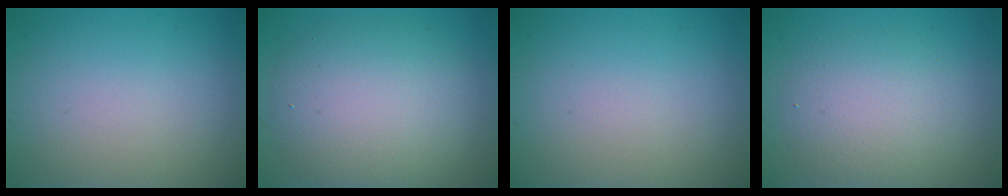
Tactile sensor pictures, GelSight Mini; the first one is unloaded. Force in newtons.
{"total": 7.3, "press": 7.3, "slide": 0.3}
{"total": 0.0}
{"total": 4.4, "press": 4.3, "slide": 0.6}